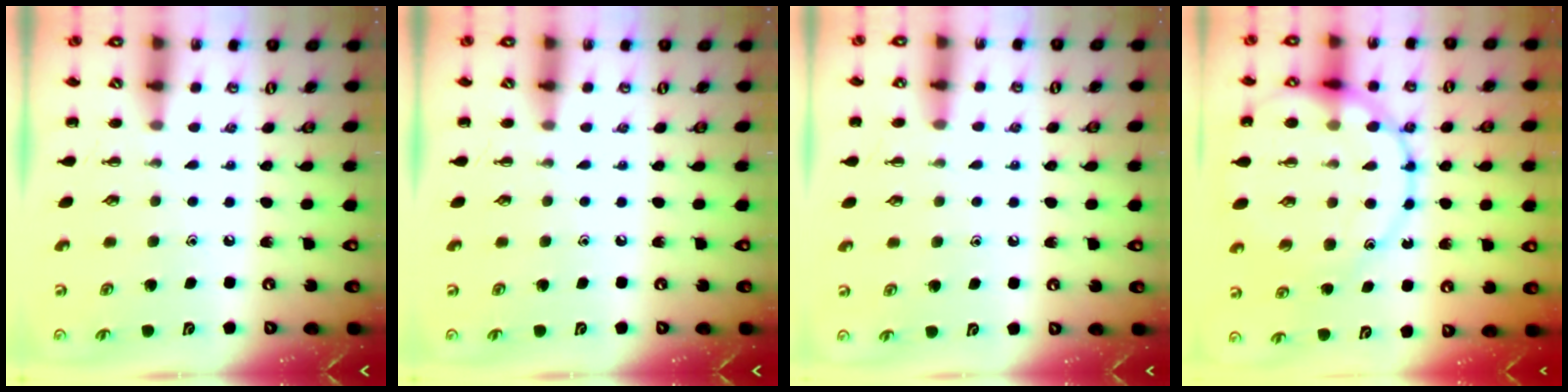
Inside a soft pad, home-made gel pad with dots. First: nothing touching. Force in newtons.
{"total": 0.0}
{"total": 5.4, "press": 5.1, "slide": 1.6}
{"total": 22.8, "press": 22.7, "slide": 2.9}